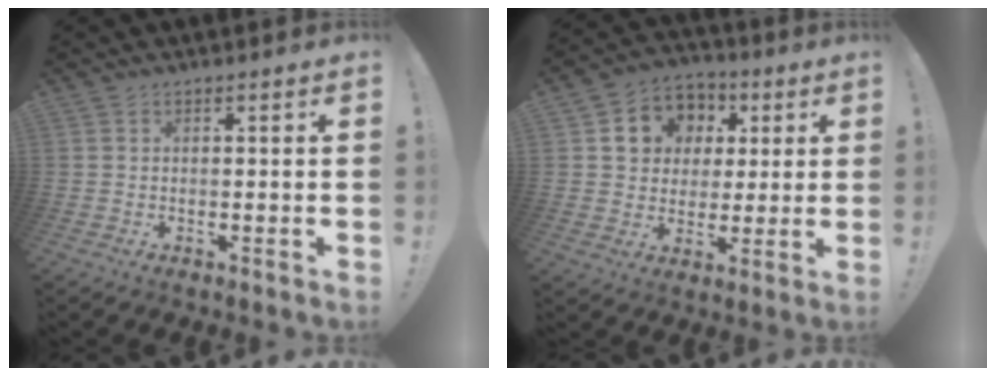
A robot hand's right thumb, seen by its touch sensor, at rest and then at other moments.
{"total": 10.1, "force": [2.4, 9.4, 2.9], "torque": [-0.039, -0.010, 0.053]}